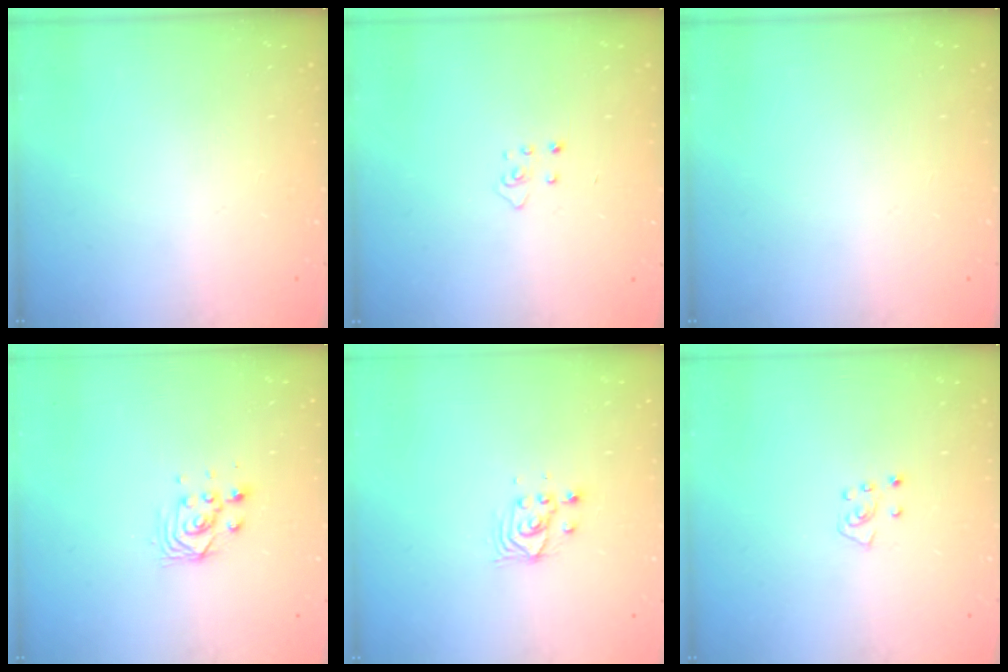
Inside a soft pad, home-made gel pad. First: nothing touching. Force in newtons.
{"total": 3.7, "press": 3.6, "slide": 0.3}
{"total": 0.0}
{"total": 2.9, "press": 2.8, "slide": 0.8}
{"total": 3.8, "press": 3.8, "slide": 0.2}
{"total": 5.4, "press": 5.4, "slide": 0.6}